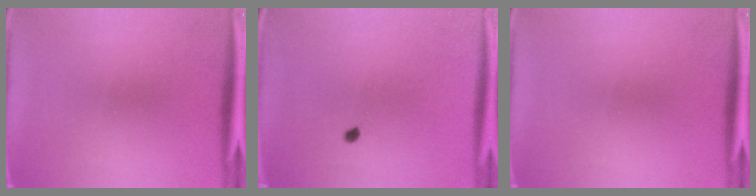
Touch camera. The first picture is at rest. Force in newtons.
{"total": 0.8}
{"total": 0.0}